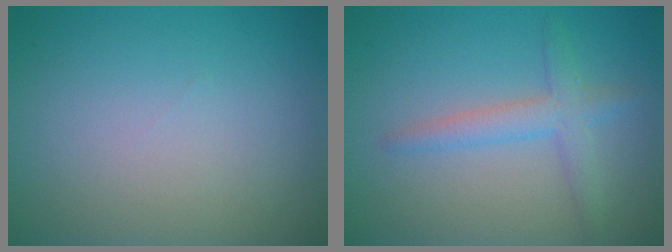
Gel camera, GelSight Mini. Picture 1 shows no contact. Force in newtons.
{"total": 2.6, "press": 2.6, "slide": 0.1}